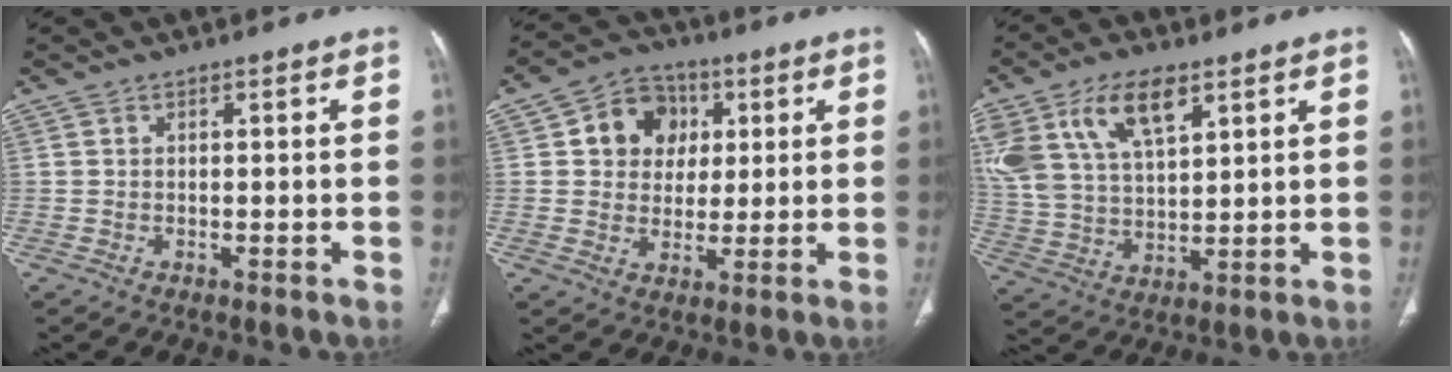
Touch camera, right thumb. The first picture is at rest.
{"total": 10.2, "force": [2.8, 8.7, 4.5], "torque": [-0.028, -0.001, 0.039]}
{"total": 16.7, "force": [8.2, 8.5, 11.8], "torque": [-0.230, -0.015, 0.162]}